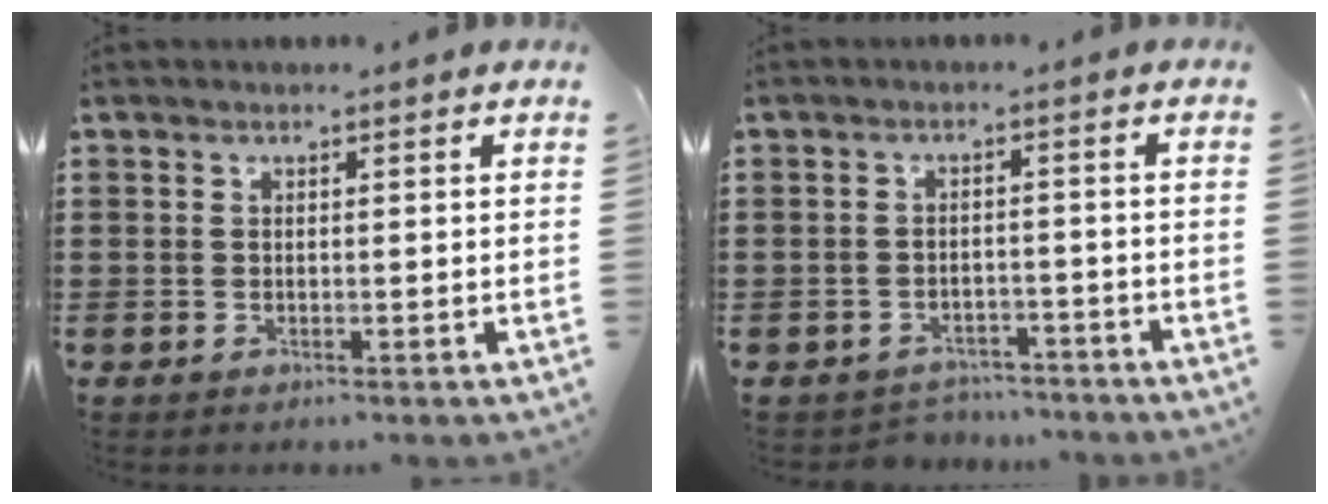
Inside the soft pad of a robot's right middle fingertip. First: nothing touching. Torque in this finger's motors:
{"motor_torque": [-0.25, 0.14, -0.02, -0.02]}